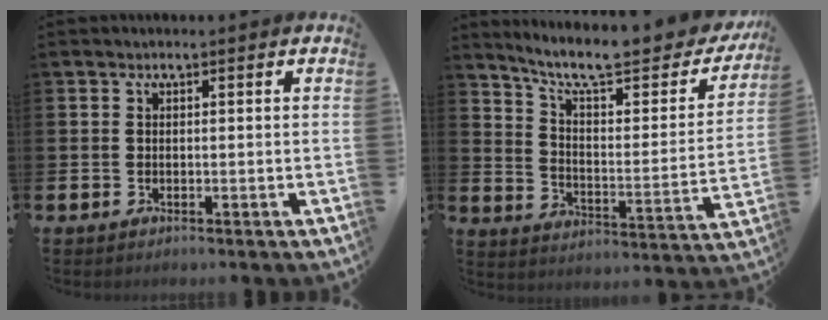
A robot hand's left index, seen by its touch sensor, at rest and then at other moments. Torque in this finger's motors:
{"motor_torque": [0.00, -0.71, 0.70, 0.17]}